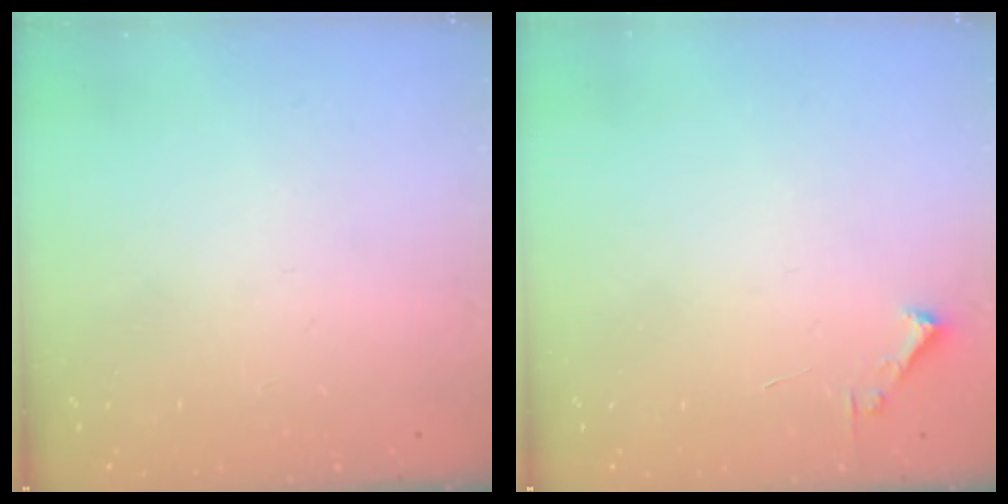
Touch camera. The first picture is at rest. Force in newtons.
{"total": 1.7, "press": 1.7, "slide": 0.2}